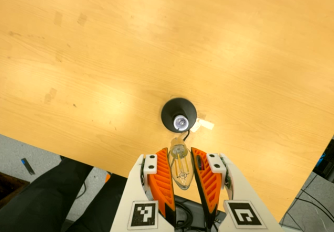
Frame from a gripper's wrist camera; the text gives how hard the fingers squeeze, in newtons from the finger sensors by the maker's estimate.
{"total": 12.9, "left": 14.2, "right": 11.7}